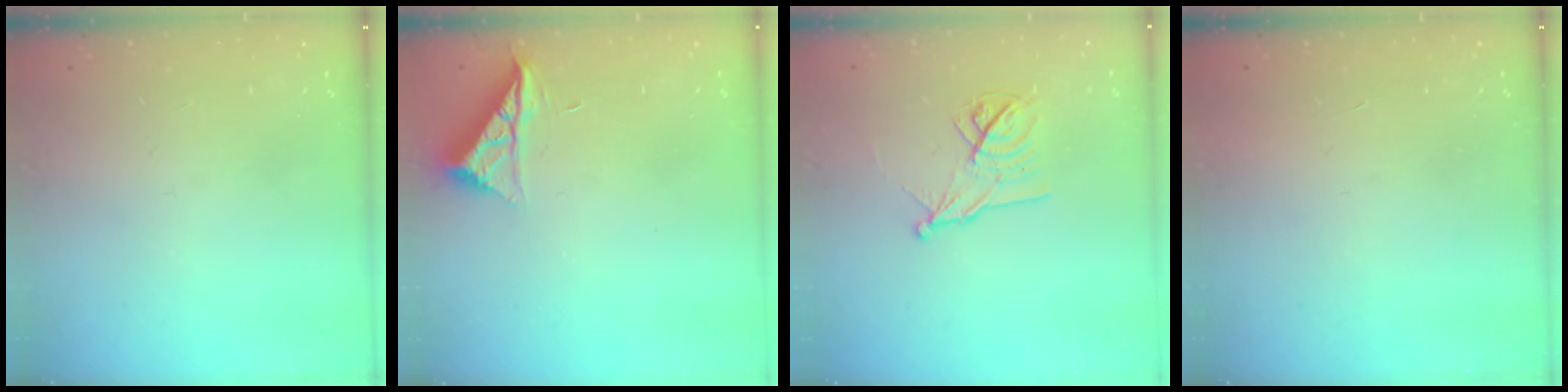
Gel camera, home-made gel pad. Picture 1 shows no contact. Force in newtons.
{"total": 6.6, "press": 6.6, "slide": 0.3}
{"total": 11.3, "press": 11.3, "slide": 0.5}
{"total": 1.5, "press": 1.5, "slide": 0.1}